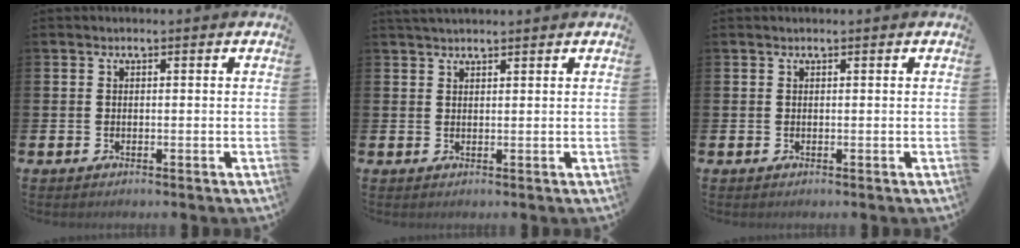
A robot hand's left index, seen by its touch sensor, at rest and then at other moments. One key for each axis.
{"total": 1.8, "fx": 1.8, "fy": 0.3, "fz": 0.4, "tx": -0.007, "ty": -0.001, "tz": 0.032}
{"total": 0.0}